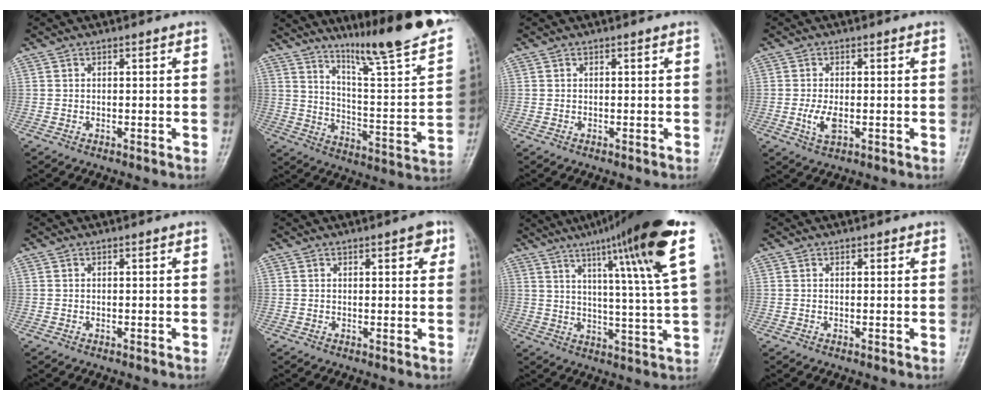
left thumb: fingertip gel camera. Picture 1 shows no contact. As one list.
[{"total": 22.9, "force": [17.4, 1.4, 14.8], "torque": [-0.202, -0.100, 0.262]}, {"total": 0.0}, {"total": 3.7, "force": [-0.5, 1.7, 3.3], "torque": [-0.070, -0.003, -0.007]}, {"total": 0.0}, {"total": 3.2, "force": [1.8, 1.2, 2.4], "torque": [-0.020, -0.005, 0.018]}, {"total": 20.3, "force": [10.6, 1.0, 17.3], "torque": [-0.251, -0.028, 0.152]}, {"total": 0.6, "force": [0.5, 0.4, 0.2], "torque": [-0.001, -0.004, 0.005]}]